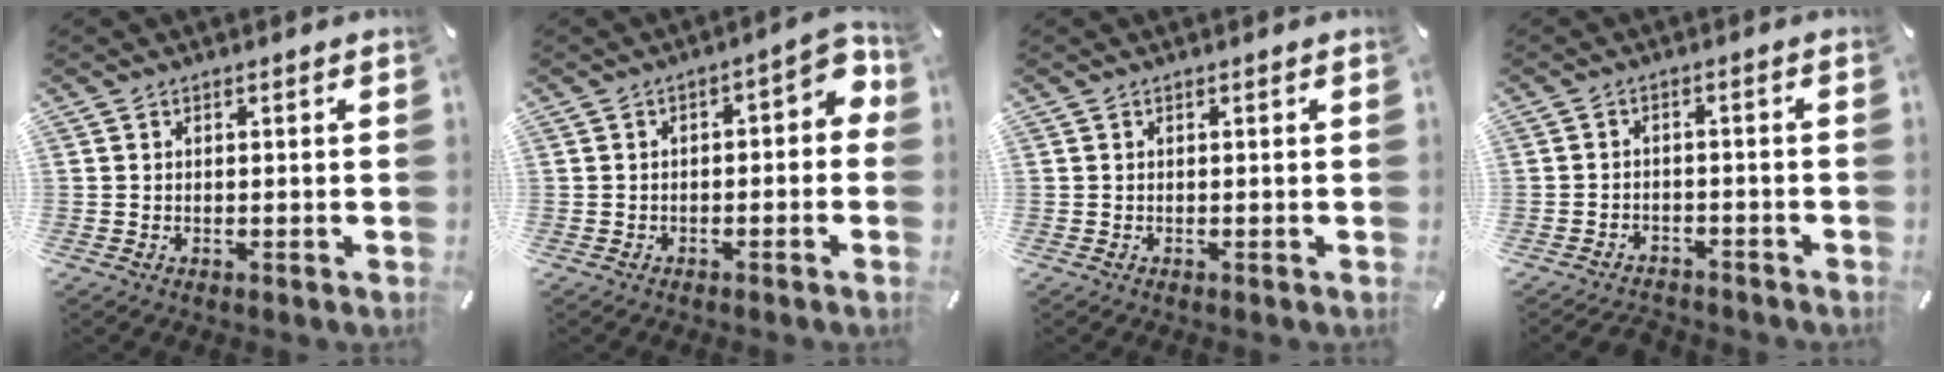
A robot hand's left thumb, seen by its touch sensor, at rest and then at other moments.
{"total": 5.9, "force": [-0.7, 3.0, 5.0], "torque": [-0.066, 0.005, -0.019]}
{"total": 0.0}
{"total": 3.2, "force": [-2.8, 1.5, 0.7], "torque": [-0.019, 0.014, -0.057]}